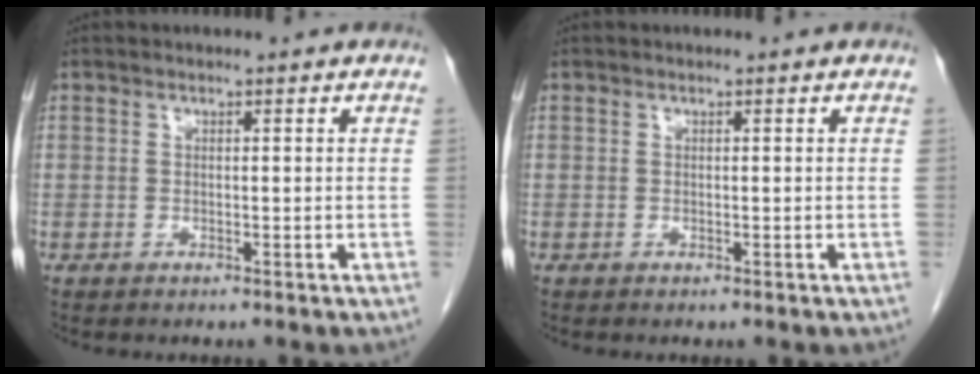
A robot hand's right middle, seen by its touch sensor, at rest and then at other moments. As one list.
[{"total": 0.0}]